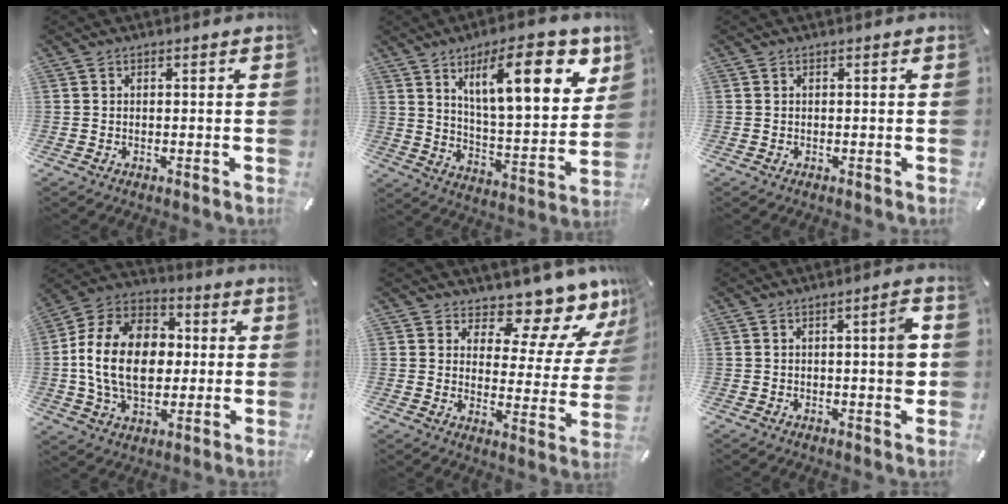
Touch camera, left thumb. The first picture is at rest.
{"total": 20.1, "force": [10.4, 7.1, 15.7], "torque": [-0.236, -0.042, 0.160]}
{"total": 0.0}
{"total": 17.6, "force": [-1.1, 12.9, 11.9], "torque": [-0.257, 0.024, -0.020]}
{"total": 10.6, "force": [9.5, 3.5, 3.2], "torque": [-0.035, -0.099, 0.160]}
{"total": 6.0, "force": [0.3, 1.3, 5.8], "torque": [-0.080, -0.003, -0.002]}